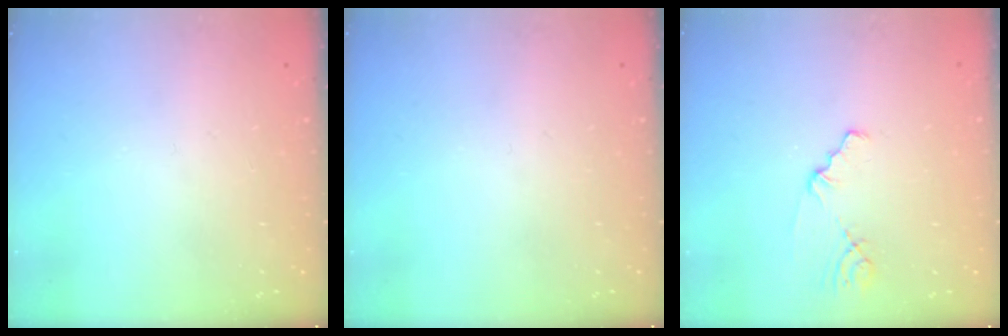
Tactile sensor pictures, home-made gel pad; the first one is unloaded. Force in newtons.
{"total": 0.0}
{"total": 1.1, "press": 1.1, "slide": 0.2}